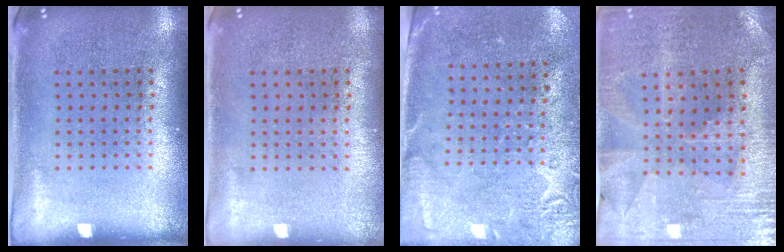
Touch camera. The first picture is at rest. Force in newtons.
{"total": 0.0}
{"total": 2.7, "press": 2.3, "slide": 1.5}
{"total": 1.0, "press": 1.0, "slide": 0.3}